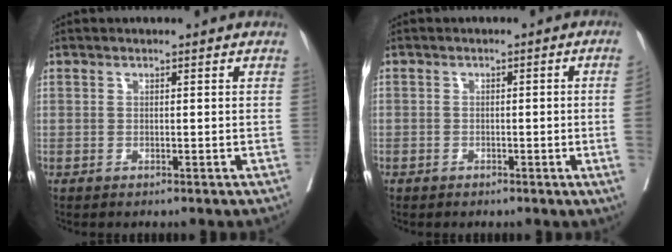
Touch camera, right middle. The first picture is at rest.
{"total": 2.7, "force": [-0.1, -0.2, 2.7], "torque": [-0.033, 0.006, -0.002]}